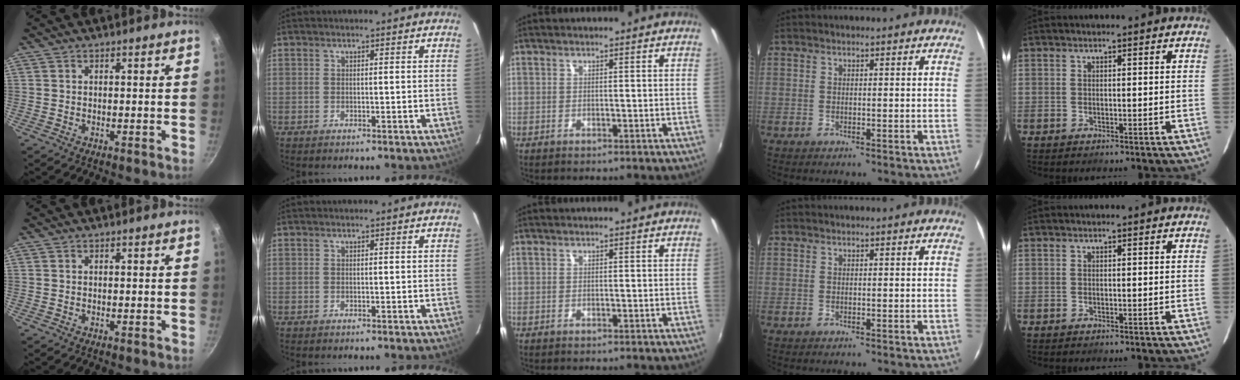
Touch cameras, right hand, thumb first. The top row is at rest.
{}